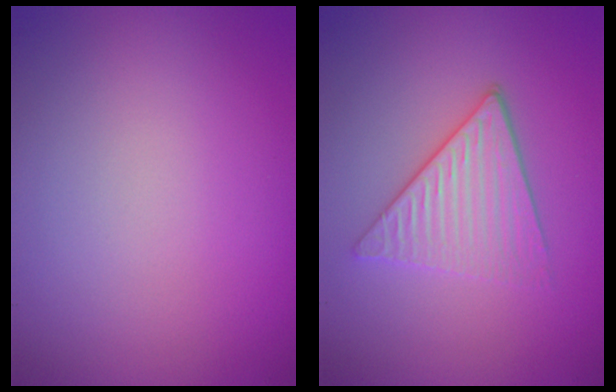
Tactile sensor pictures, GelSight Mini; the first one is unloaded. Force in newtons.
{"total": 3.9, "press": 3.3, "slide": 2.0}